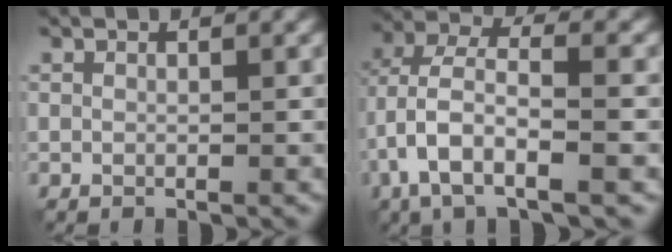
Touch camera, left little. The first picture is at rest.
{"total": 8.0, "force": [-2.6, 3.3, 6.8], "torque": [-0.145, 0.013, -0.057]}